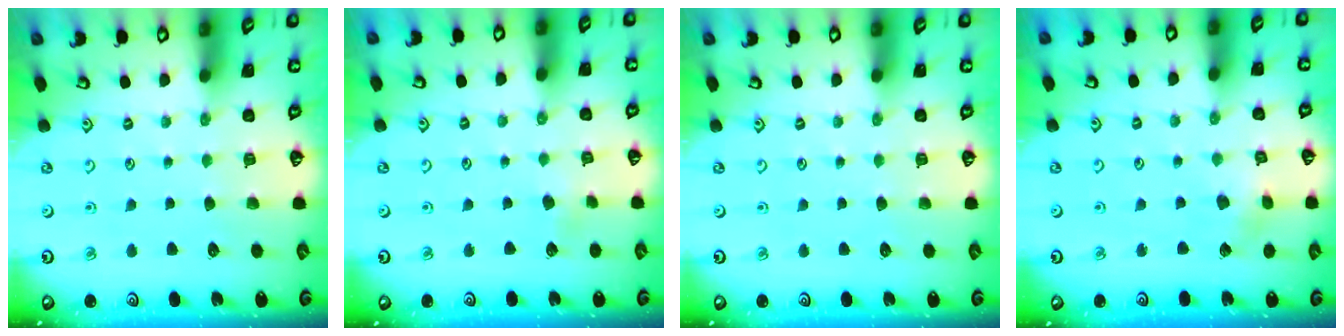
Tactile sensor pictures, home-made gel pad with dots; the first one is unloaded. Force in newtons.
{"total": 1.8, "press": 1.7, "slide": 0.4}
{"total": 0.0}
{"total": 3.0, "press": 3.0, "slide": 0.4}